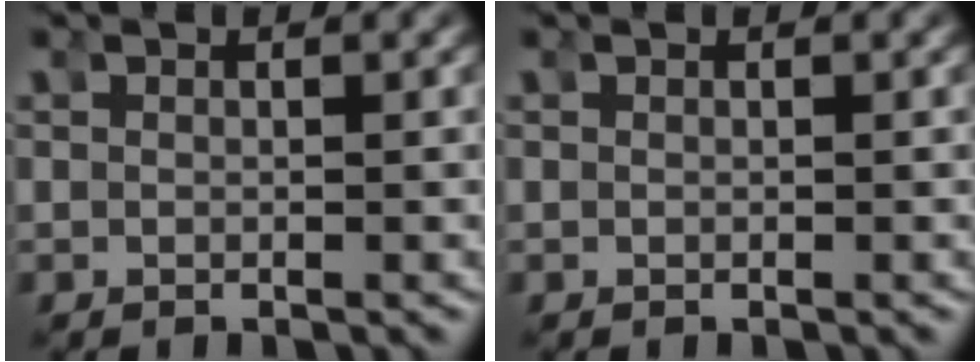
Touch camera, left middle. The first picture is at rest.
{"total": 0.0}